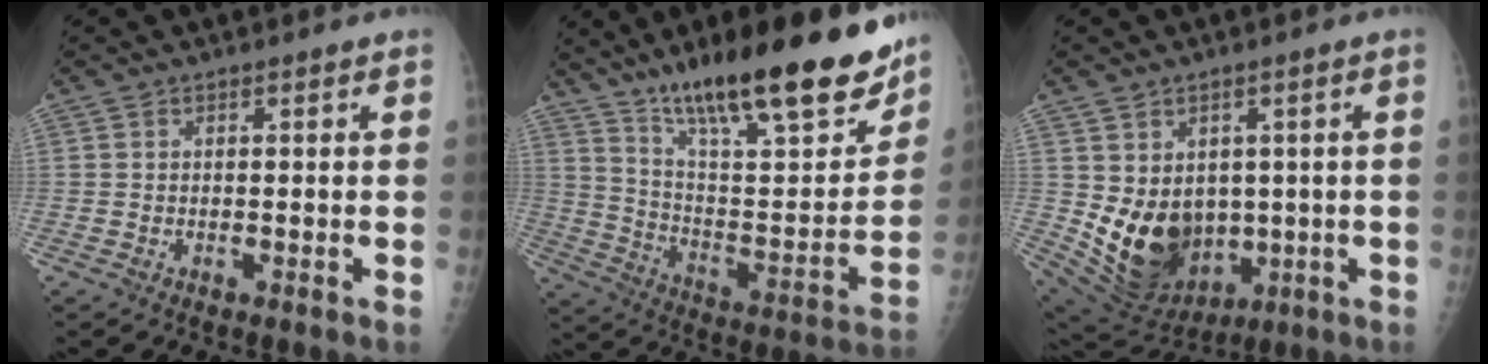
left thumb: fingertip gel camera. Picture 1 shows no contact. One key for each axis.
{"total": 28.5, "fx": 20.1, "fy": 6.9, "fz": 19.0, "tx": -0.260, "ty": -0.074, "tz": 0.320}
{"total": 14.6, "fx": -0.6, "fy": 11.3, "fz": 9.2, "tx": -0.121, "ty": -0.014, "tz": 0.031}